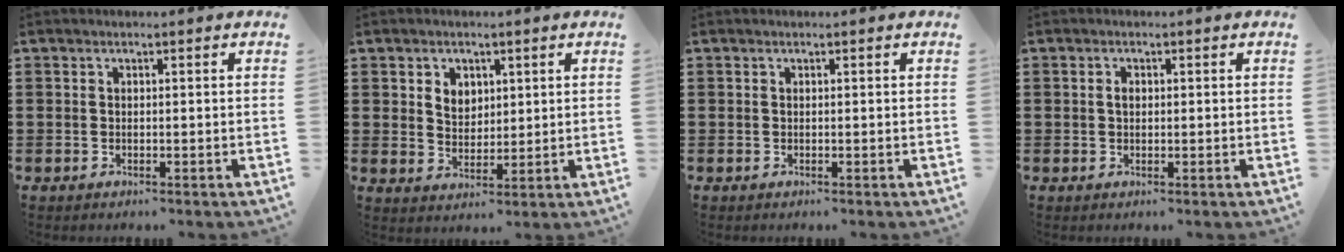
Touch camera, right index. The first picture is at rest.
{"total": 3.3, "force": [1.6, 2.8, 1.0], "torque": [-0.023, 0.008, 0.026]}
{"total": 0.0}
{"total": 1.0, "force": [0.1, 0.6, 0.7], "torque": [-0.016, 0.004, 0.002]}